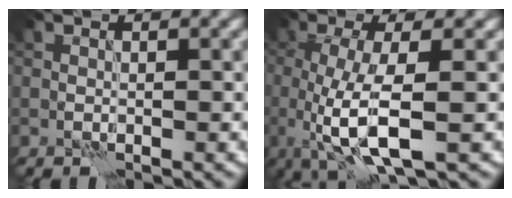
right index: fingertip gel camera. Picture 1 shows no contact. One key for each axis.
{"total": 6.5, "fx": -0.8, "fy": 1.9, "fz": 6.1, "tx": -0.117, "ty": -0.011, "tz": -0.014}